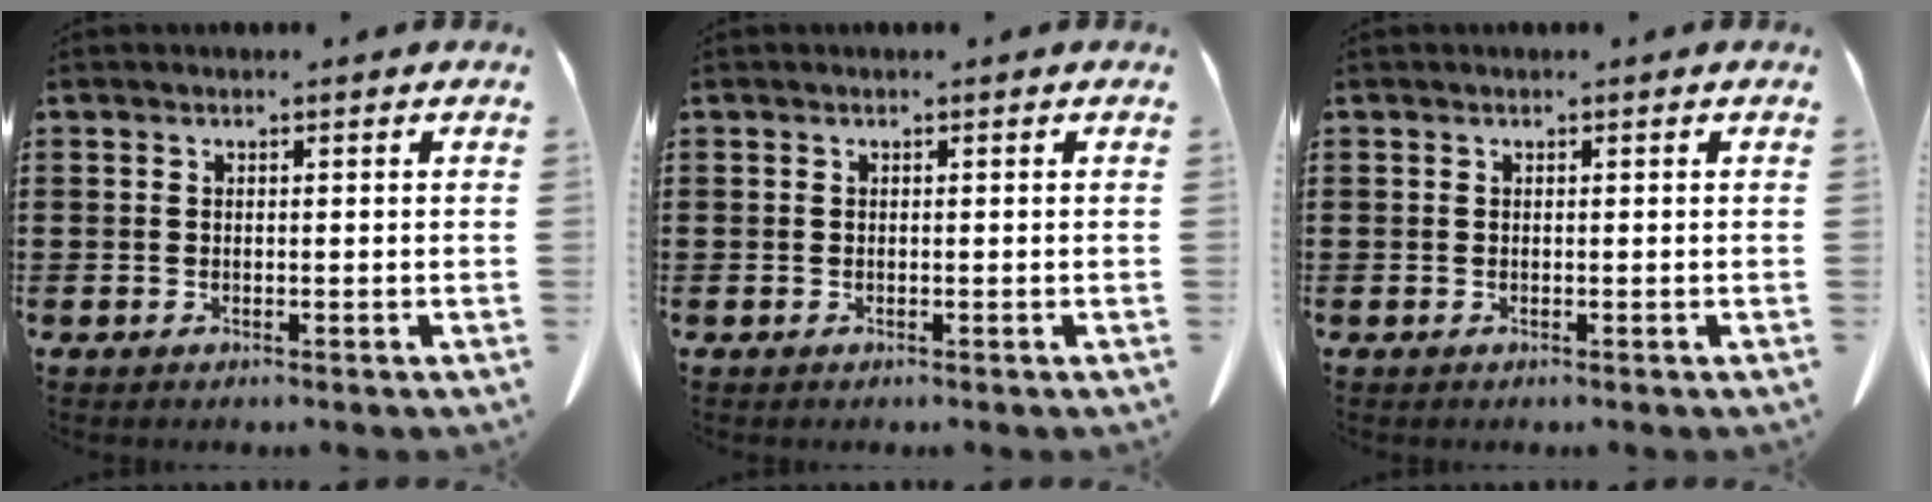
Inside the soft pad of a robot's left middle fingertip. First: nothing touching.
{"total": 0.0}
{"total": 0.0}